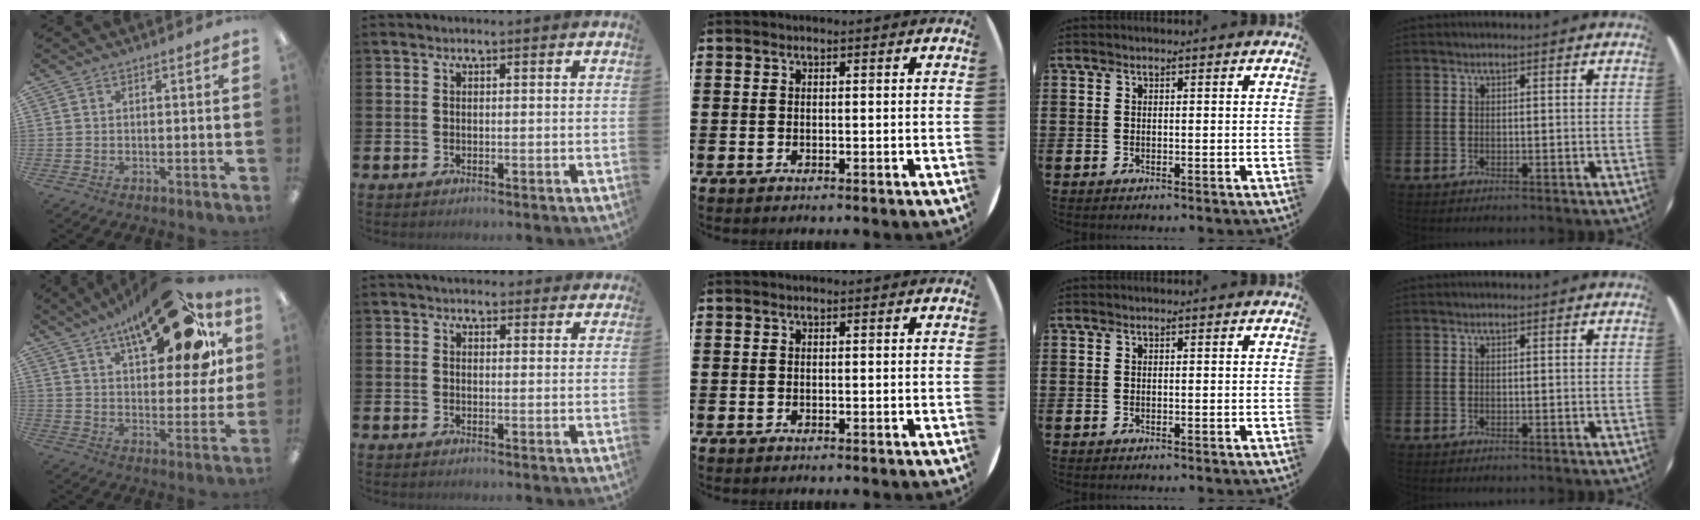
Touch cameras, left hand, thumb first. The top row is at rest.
{"thumb": {"total": 24.4, "force": [14.3, 9.8, 17.1], "torque": [-0.232, -0.080, 0.226]}, "index": {"total": 3.4, "force": [3.2, 1.0, 0.2], "torque": [0.004, -0.016, 0.058]}}